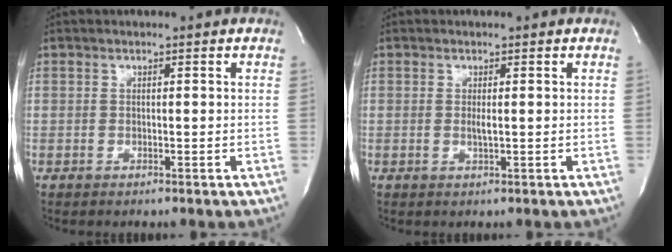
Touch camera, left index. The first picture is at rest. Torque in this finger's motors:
{"motor_torque": [0.39, 0.01, 0.00, 0.00]}